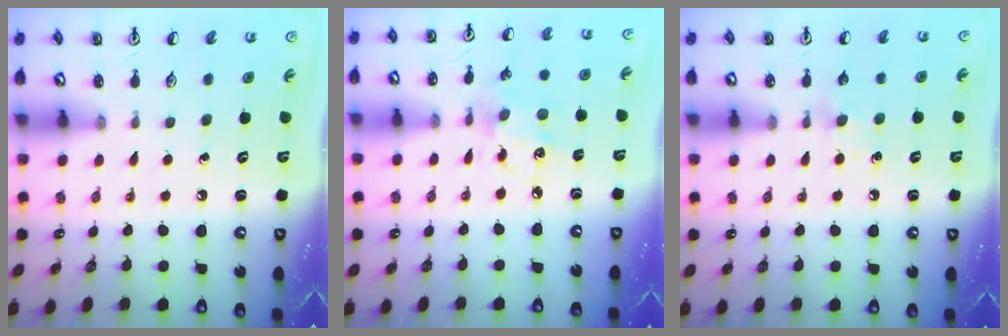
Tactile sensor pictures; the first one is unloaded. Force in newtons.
{"total": 7.3, "press": 7.2, "slide": 0.5}
{"total": 4.9, "press": 4.8, "slide": 0.7}